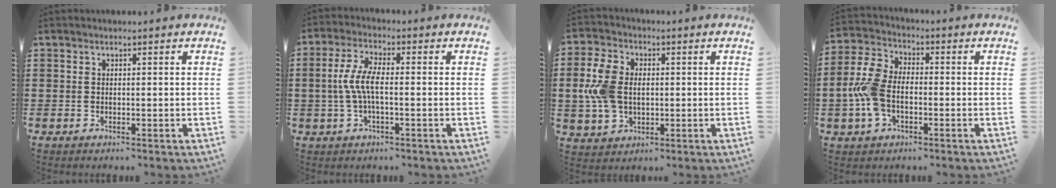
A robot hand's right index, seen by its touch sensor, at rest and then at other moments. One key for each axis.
{"total": 5.7, "fx": -0.7, "fy": 1.8, "fz": 5.4, "tx": -0.124, "ty": -0.004, "tz": -0.022}
{"total": 8.2, "fx": -0.1, "fy": 6.0, "fz": 5.6, "tx": -0.154, "ty": 0.005, "tz": -0.009}
{"total": 7.9, "fx": -1.5, "fy": 4.8, "fz": 6.1, "tx": -0.158, "ty": 0.000, "tz": -0.036}